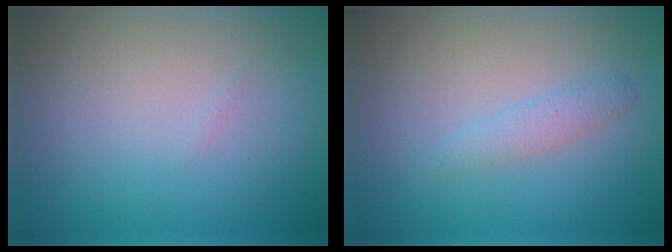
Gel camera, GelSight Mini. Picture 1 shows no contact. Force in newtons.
{"total": 1.5, "press": 1.5, "slide": 0.0}